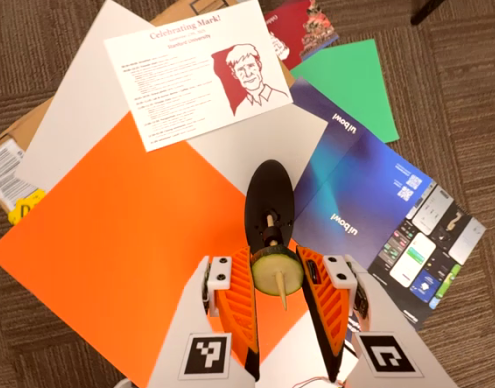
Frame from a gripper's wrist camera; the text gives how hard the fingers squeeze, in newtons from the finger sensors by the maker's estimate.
{"total": 8.0, "left": 8.0, "right": 7.9}